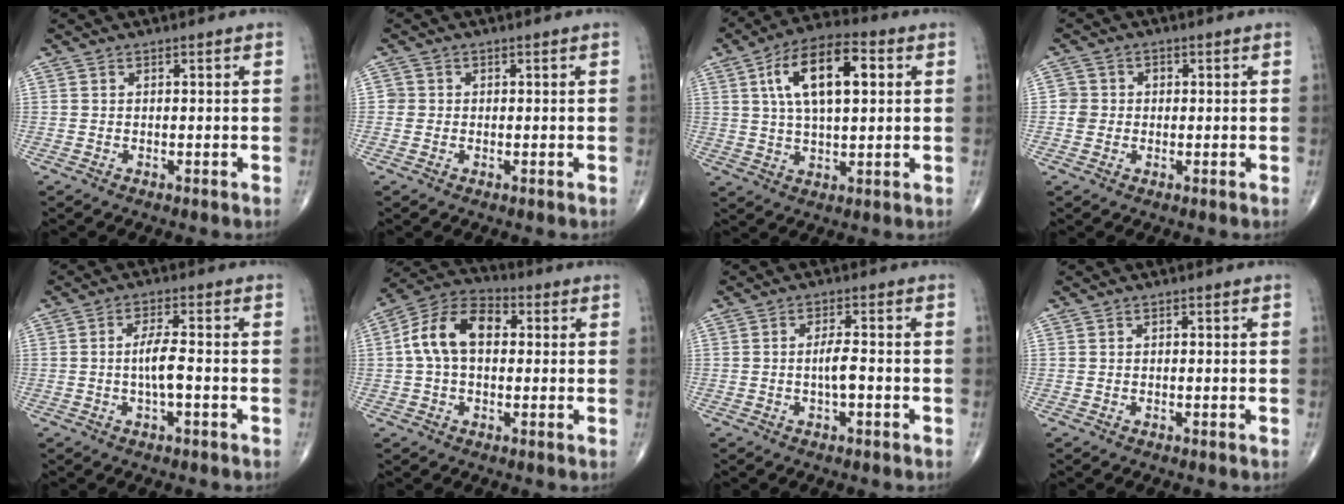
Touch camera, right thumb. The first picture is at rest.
{"total": 1.4, "force": [-0.1, 1.3, 0.1], "torque": [0.008, 0.005, -0.004]}
{"total": 14.7, "force": [4.0, 6.6, 12.5], "torque": [-0.208, 0.010, 0.064]}
{"total": 3.1, "force": [-0.2, 3.0, 0.6], "torque": [0.010, 0.009, -0.006]}
{"total": 4.6, "force": [-0.9, 1.0, 4.4], "torque": [-0.092, 0.010, -0.018]}
{"total": 12.0, "force": [1.4, 7.5, 9.2], "torque": [-0.168, 0.034, 0.014]}
{"total": 3.5, "force": [-0.8, 1.0, 3.2], "torque": [-0.061, 0.007, -0.014]}
{"total": 0.0}